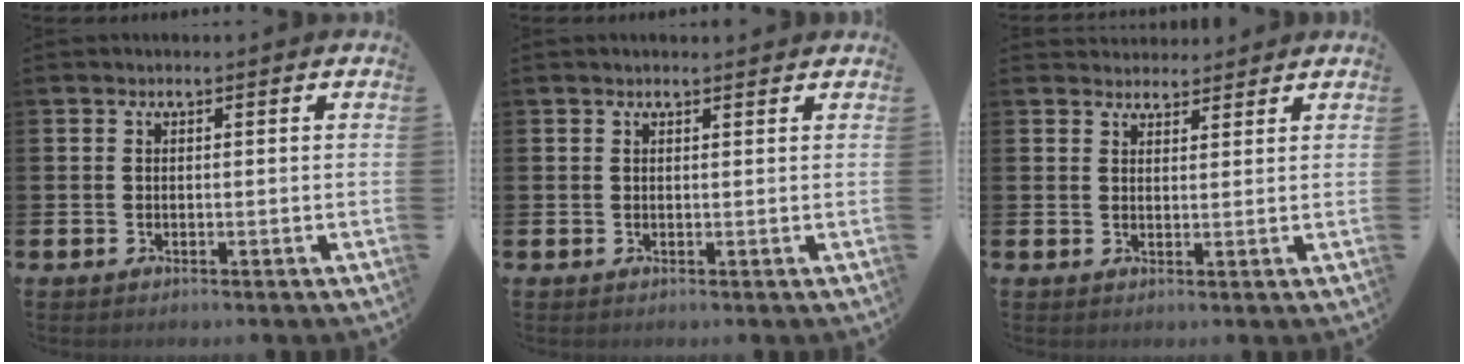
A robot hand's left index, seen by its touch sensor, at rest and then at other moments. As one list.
[{"total": 1.0, "force": [0.9, 0.1, 0.3], "torque": [0.004, -0.002, 0.014]}, {"total": 3.0, "force": [2.9, 0.9, -0.3], "torque": [0.009, -0.013, 0.052]}]